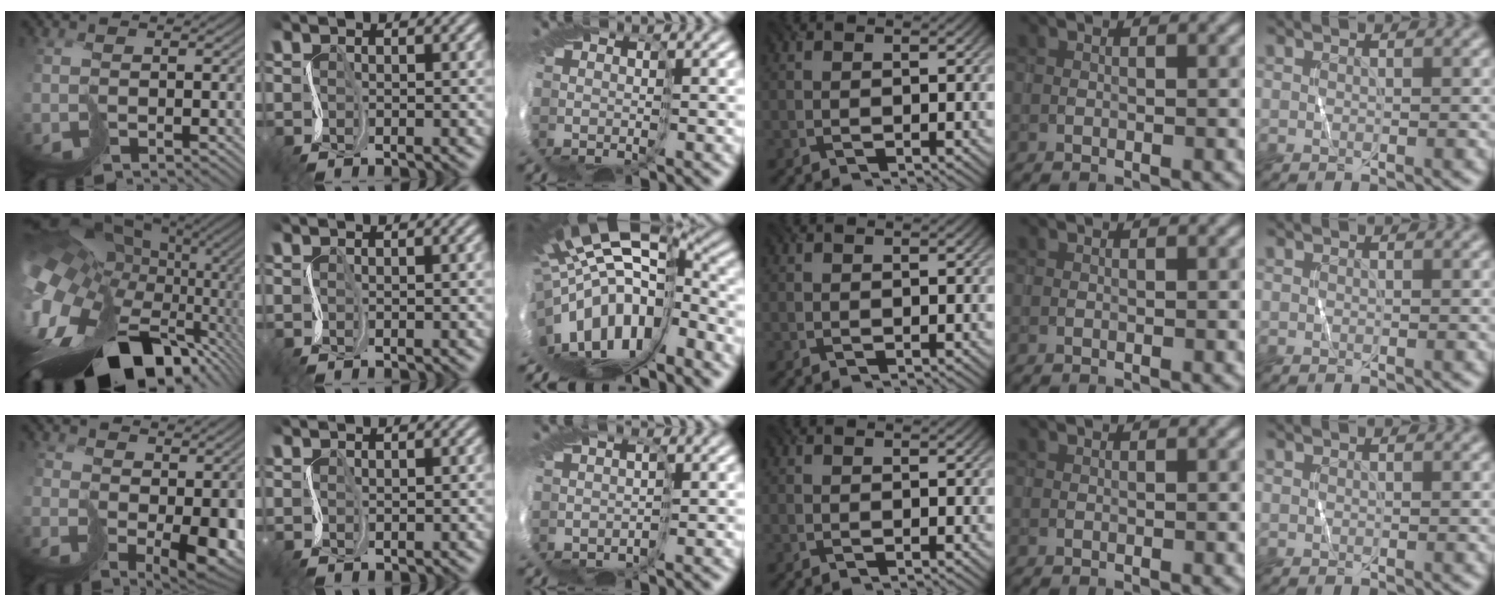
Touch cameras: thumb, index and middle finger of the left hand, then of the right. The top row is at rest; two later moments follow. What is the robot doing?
{"motion": "cut", "object": "wrapping paper"}